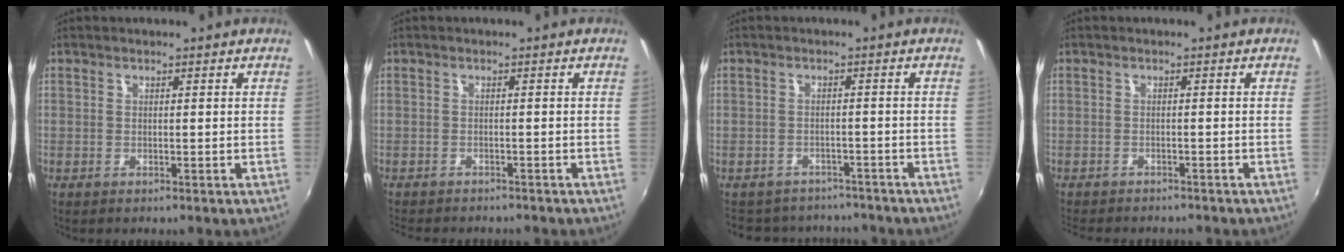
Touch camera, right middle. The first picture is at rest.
{"total": 6.2, "force": [-5.7, 1.6, 2.0], "torque": [-0.053, -0.016, -0.084]}
{"total": 9.8, "force": [-8.4, 4.7, 2.0], "torque": [-0.052, 0.022, -0.112]}
{"total": 6.8, "force": [-6.2, 1.8, 2.3], "torque": [-0.059, -0.017, -0.091]}